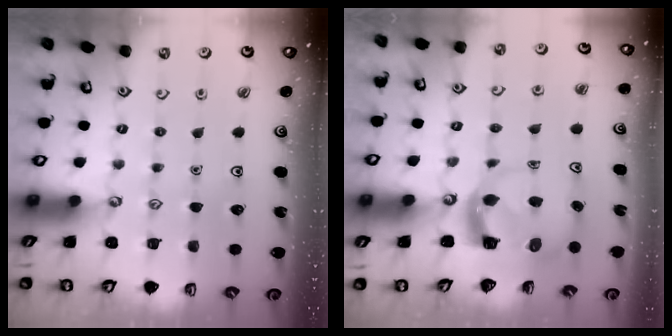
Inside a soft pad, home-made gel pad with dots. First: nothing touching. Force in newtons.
{"total": 3.9, "press": 3.9, "slide": 0.3}